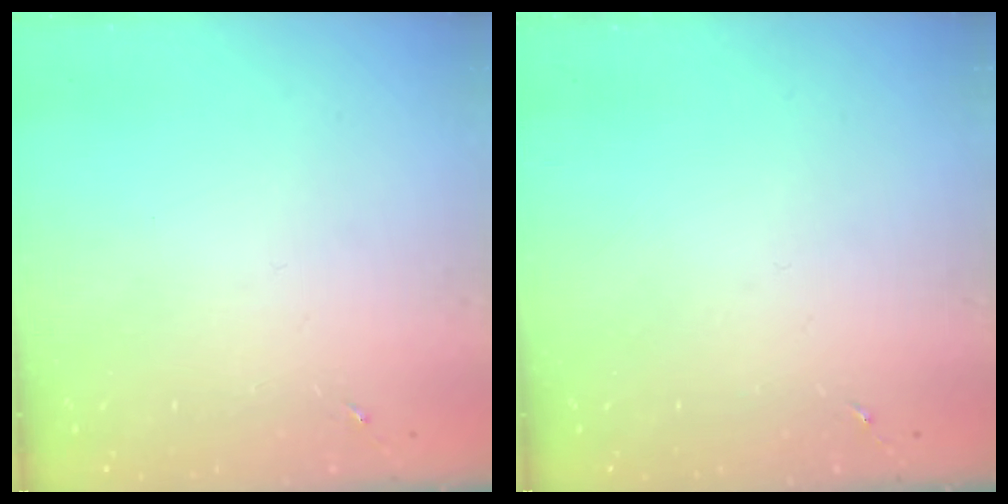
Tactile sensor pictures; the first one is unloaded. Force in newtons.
{"total": 0.0}